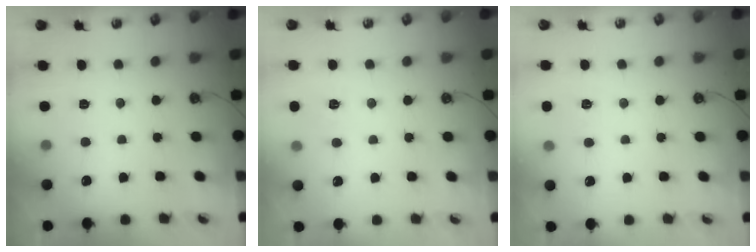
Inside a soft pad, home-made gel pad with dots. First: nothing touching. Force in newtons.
{"total": 6.6, "press": 6.6, "slide": 0.5}
{"total": 5.8, "press": 5.8, "slide": 0.6}